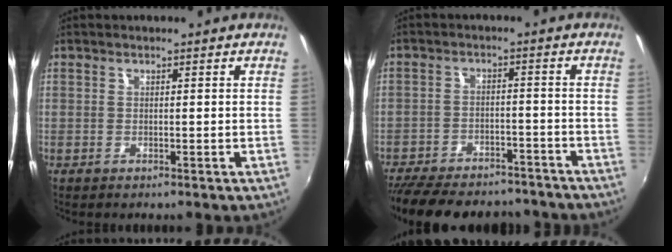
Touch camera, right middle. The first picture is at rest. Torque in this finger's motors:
{"motor_torque": [1.11, -1.03, 0.29, 0.08]}